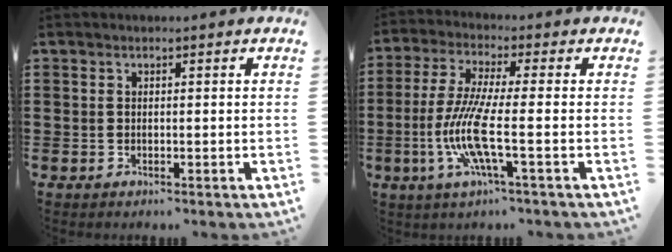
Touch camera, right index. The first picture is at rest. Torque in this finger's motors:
{"motor_torque": [2.14, 0.00, 1.05, 0.21]}